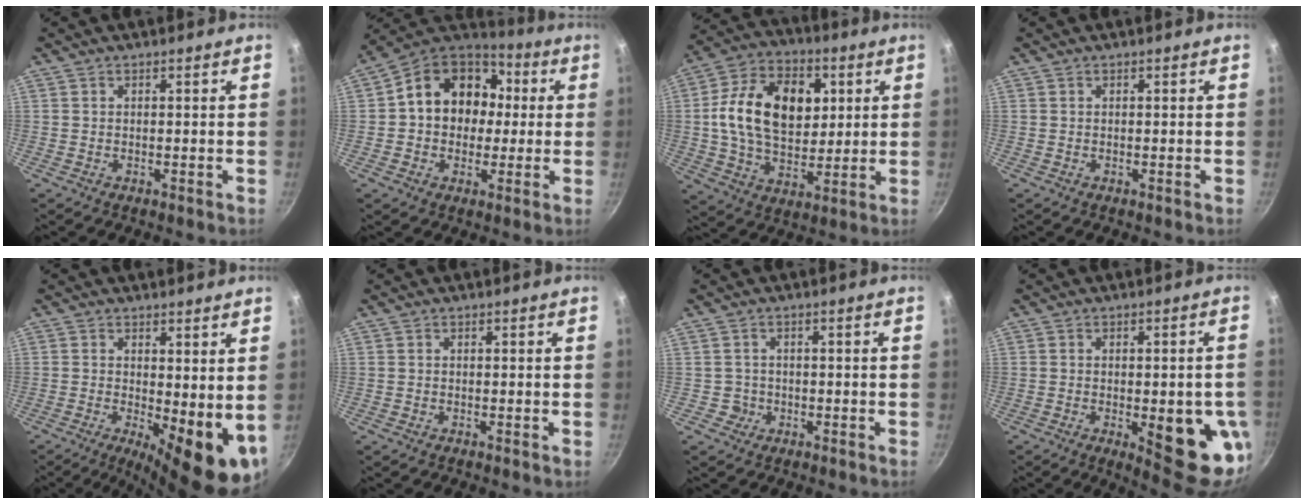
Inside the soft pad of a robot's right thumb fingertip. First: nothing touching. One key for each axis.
{"total": 16.3, "fx": 1.7, "fy": 13.3, "fz": 9.4, "tx": -0.113, "ty": 0.039, "tz": 0.015}
{"total": 19.6, "fx": 3.7, "fy": 13.1, "fz": 14.1, "tx": -0.213, "ty": 0.005, "tz": 0.052}
{"total": 0.0}
{"total": 11.7, "fx": -0.6, "fy": 4.3, "fz": 10.9, "tx": -0.120, "ty": -0.013, "tz": 0.001}
{"total": 0.0}
{"total": 2.0, "fx": -0.5, "fy": 2.0, "fz": 0.1, "tx": 0.012, "ty": 0.010, "tz": -0.004}
{"total": 14.0, "fx": -3.3, "fy": 4.7, "fz": 12.7, "tx": -0.127, "ty": -0.003, "tz": -0.034}